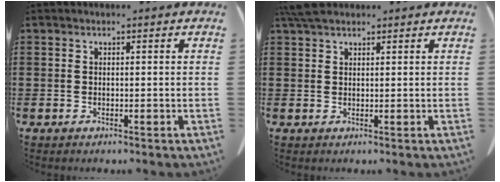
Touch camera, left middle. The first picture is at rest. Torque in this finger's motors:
{"motor_torque": [0.74, 0.30, 0.20, 0.06]}